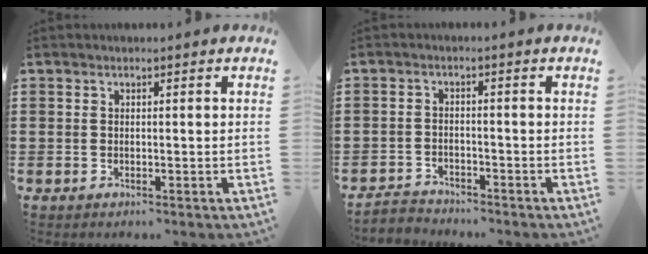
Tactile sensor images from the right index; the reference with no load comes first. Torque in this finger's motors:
{"motor_torque": [-1.18, 0.96, -1.05, -0.21]}